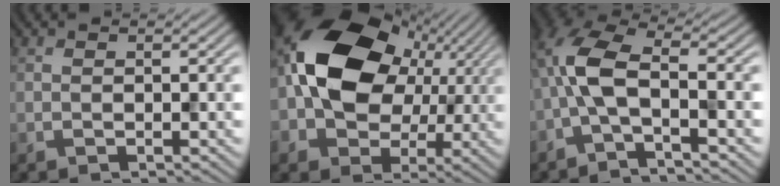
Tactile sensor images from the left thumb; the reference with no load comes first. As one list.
[{"total": 16.2, "force": [1.9, 12.0, 10.7], "torque": [-0.196, 0.001, 0.036]}, {"total": 6.0, "force": [-2.0, 2.1, 5.3], "torque": [-0.116, 0.015, -0.055]}]